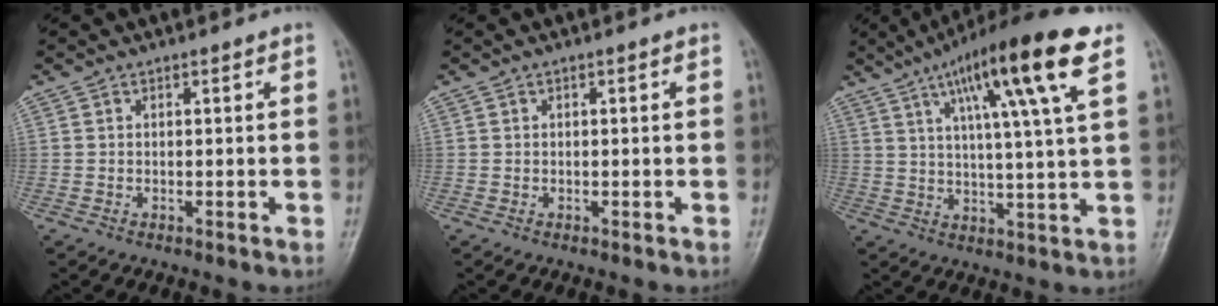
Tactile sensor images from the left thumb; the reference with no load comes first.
{"total": 0.0}
{"total": 16.8, "force": [8.1, 1.7, 14.6], "torque": [-0.233, -0.012, 0.123]}